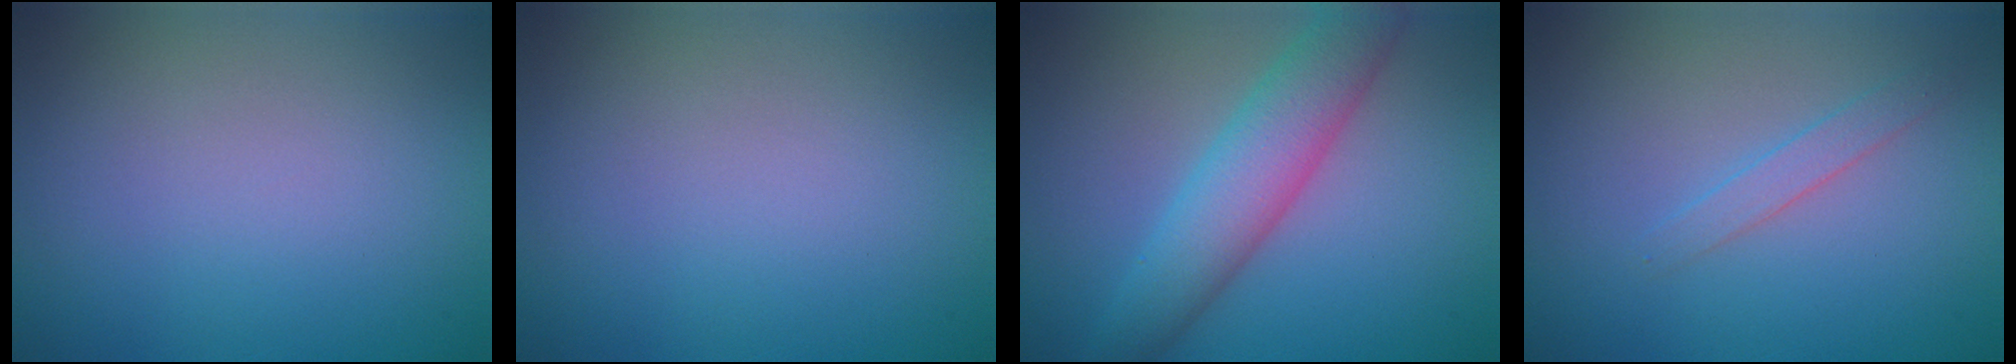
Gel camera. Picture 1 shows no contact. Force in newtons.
{"total": 0.0}
{"total": 5.8, "press": 5.8, "slide": 0.0}
{"total": 1.4, "press": 1.4, "slide": 0.1}